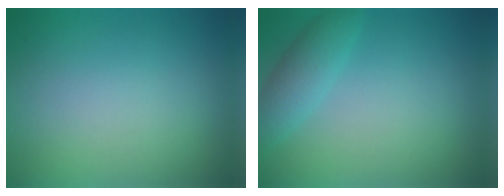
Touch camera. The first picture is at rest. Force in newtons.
{"total": 2.6, "press": 2.6, "slide": 0.1}